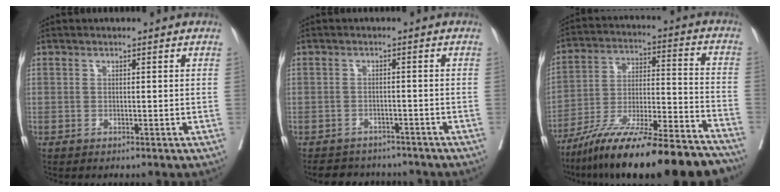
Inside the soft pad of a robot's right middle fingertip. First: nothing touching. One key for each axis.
{"total": 6.5, "fx": -5.9, "fy": 2.7, "fz": 0.7, "tx": -0.003, "ty": 0.004, "tz": -0.075}
{"total": 24.3, "fx": -20.5, "fy": 2.0, "fz": 13.0, "tx": -0.180, "ty": -0.008, "tz": -0.329}